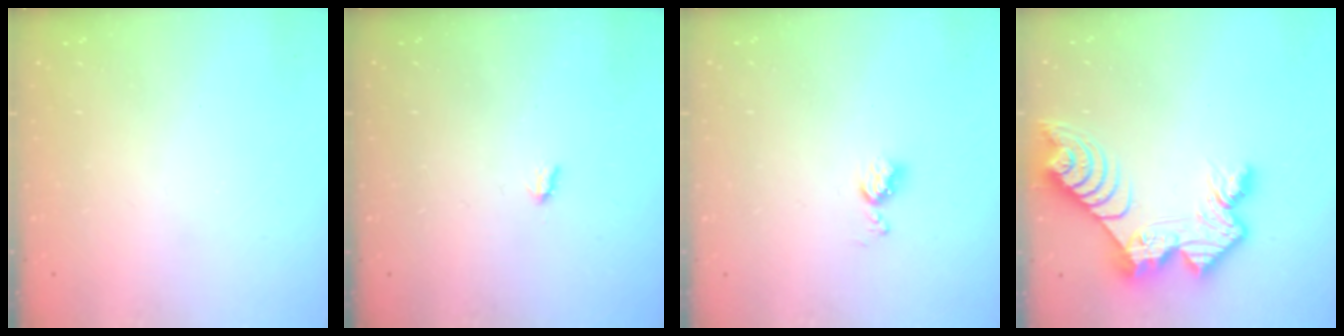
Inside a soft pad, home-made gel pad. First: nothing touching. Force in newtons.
{"total": 1.9, "press": 1.9, "slide": 0.3}
{"total": 4.9, "press": 4.9, "slide": 0.5}
{"total": 13.9, "press": 13.9, "slide": 1.0}